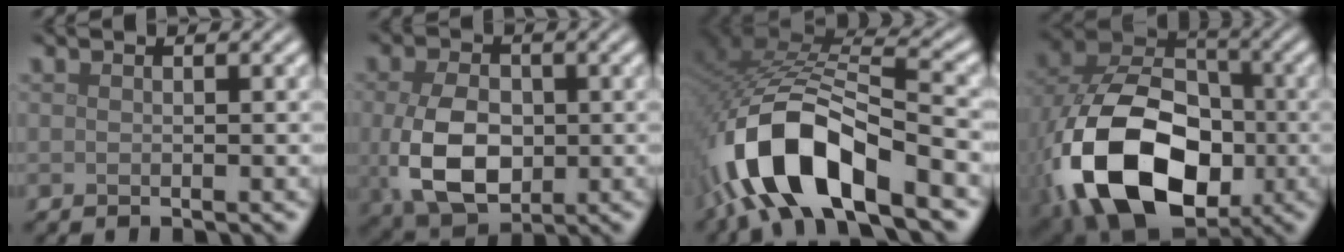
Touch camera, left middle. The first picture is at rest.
{"total": 7.2, "force": [-0.6, 4.9, 5.3], "torque": [-0.119, -0.016, -0.004]}
{"total": 12.8, "force": [-5.8, 5.6, 9.9], "torque": [-0.202, 0.000, -0.106]}
{"total": 17.5, "force": [-4.9, 12.0, 11.8], "torque": [-0.248, -0.039, -0.077]}